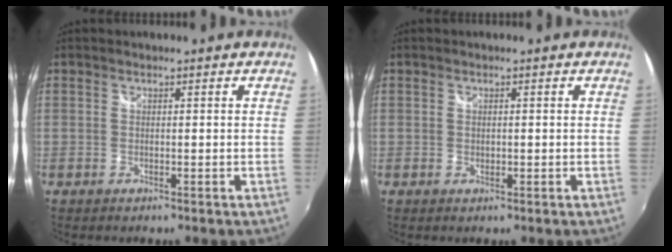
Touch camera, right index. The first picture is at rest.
{"total": 0.6, "force": [0.1, 0.5, 0.1], "torque": [-0.001, -0.001, 0.002]}